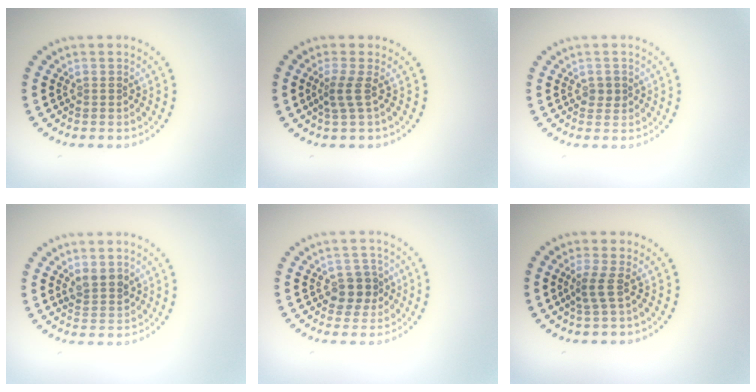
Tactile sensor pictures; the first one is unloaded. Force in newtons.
{"total": 1.8, "press": 1.1, "slide": 1.4}
{"total": 1.1, "press": 1.1, "slide": 0.2}
{"total": 2.4, "press": 2.2, "slide": 0.9}
{"total": 2.9, "press": 2.7, "slide": 1.1}
{"total": 1.8, "press": 1.2, "slide": 1.4}